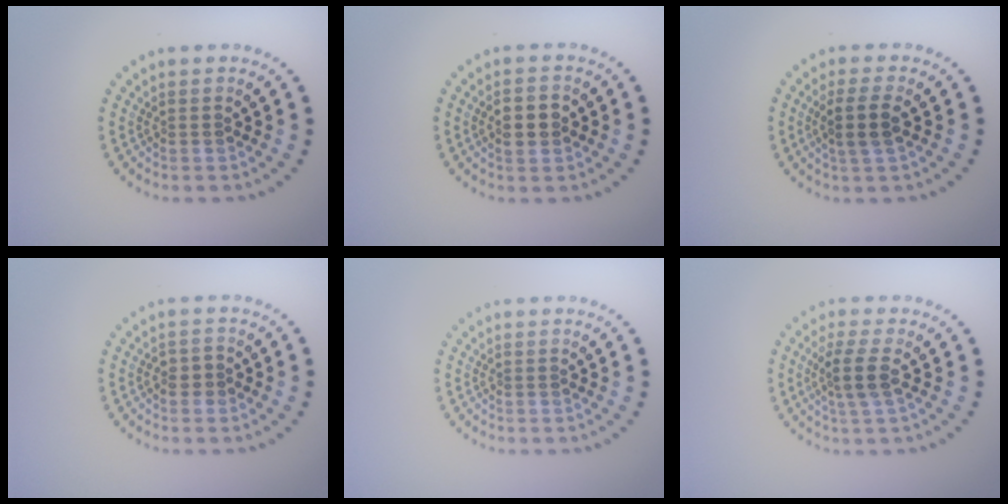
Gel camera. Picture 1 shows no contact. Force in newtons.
{"total": 2.7, "press": 2.7, "slide": 0.1}
{"total": 2.8, "press": 2.5, "slide": 1.2}
{"total": 1.3, "press": 1.3, "slide": 0.3}
{"total": 0.0}
{"total": 2.7, "press": 2.3, "slide": 1.4}